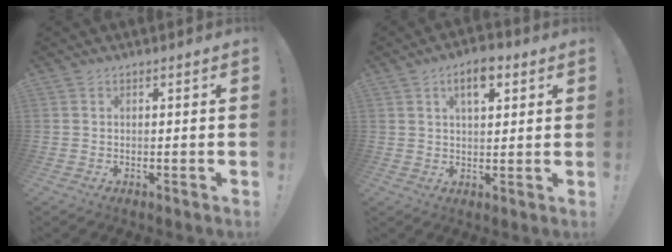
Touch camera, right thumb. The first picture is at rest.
{"total": 7.2, "force": [3.4, 3.5, 5.4], "torque": [-0.077, -0.005, 0.056]}